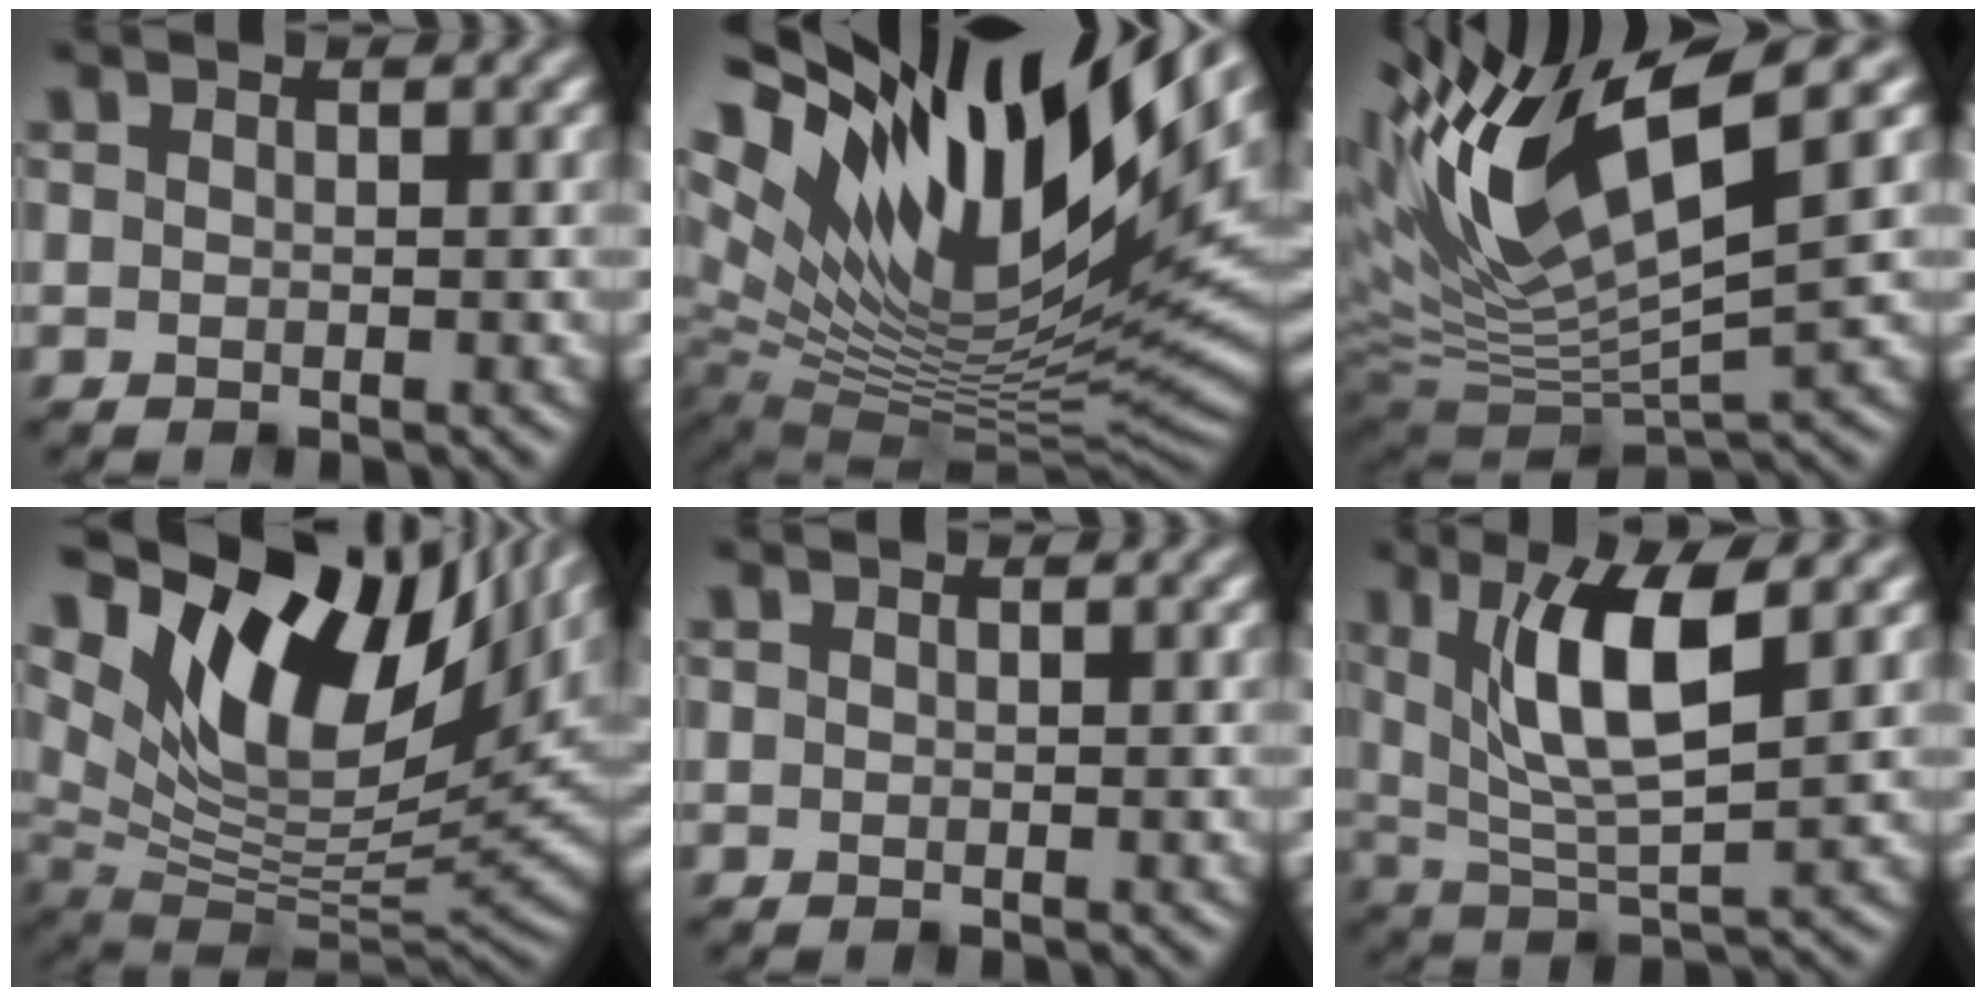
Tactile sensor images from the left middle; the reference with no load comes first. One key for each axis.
{"total": 18.3, "fx": 9.6, "fy": 6.7, "fz": 14.1, "tx": -0.256, "ty": 0.019, "tz": 0.170}
{"total": 12.2, "fx": 4.6, "fy": 3.9, "fz": 10.6, "tx": -0.209, "ty": 0.007, "tz": 0.088}
{"total": 15.5, "fx": 7.9, "fy": 7.3, "fz": 11.2, "tx": -0.205, "ty": 0.028, "tz": 0.136}
{"total": 0.0}
{"total": 7.8, "fx": 2.6, "fy": 2.2, "fz": 7.0, "tx": -0.130, "ty": -0.004, "tz": 0.049}